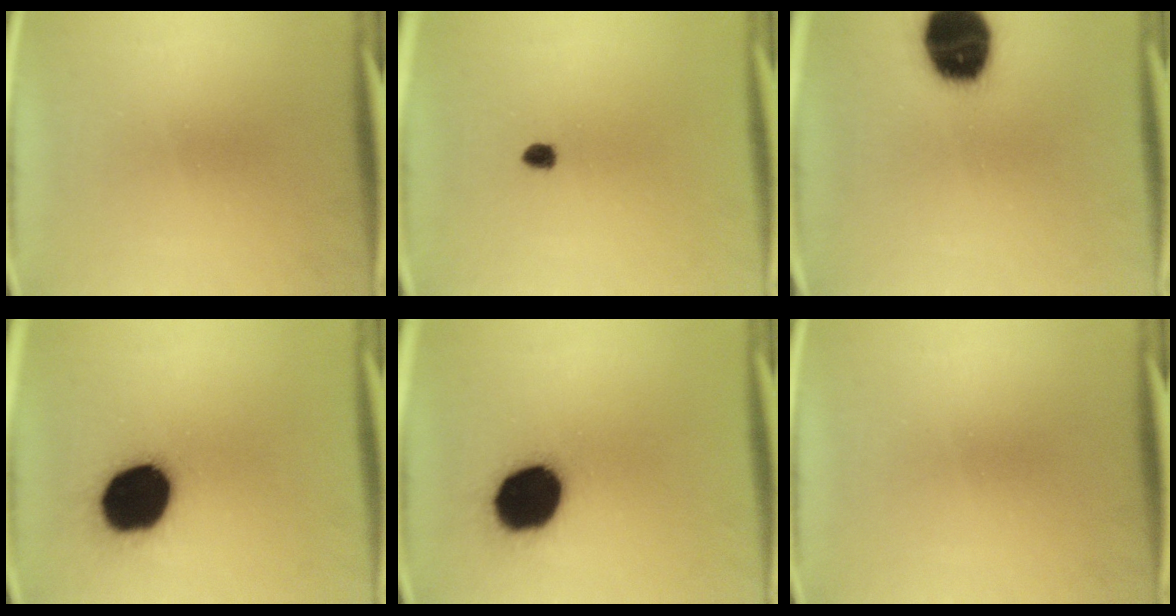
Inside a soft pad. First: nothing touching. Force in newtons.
{"total": 1.7}
{"total": 19.5}
{"total": 19.0}
{"total": 16.9}
{"total": 0.0}